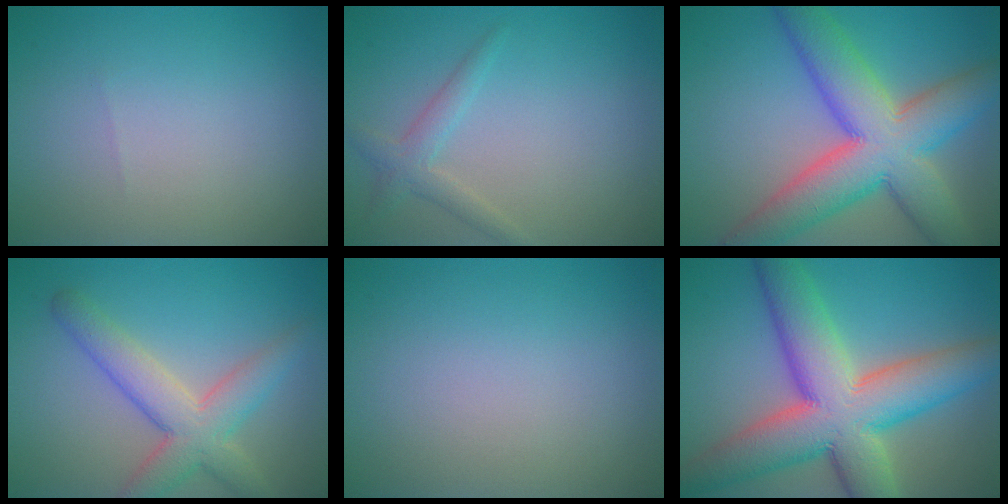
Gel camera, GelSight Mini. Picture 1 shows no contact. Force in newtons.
{"total": 1.9, "press": 1.9, "slide": 0.0}
{"total": 11.3, "press": 11.3, "slide": 0.6}
{"total": 5.6, "press": 5.6, "slide": 0.2}
{"total": 0.0}
{"total": 12.3, "press": 12.3, "slide": 0.5}